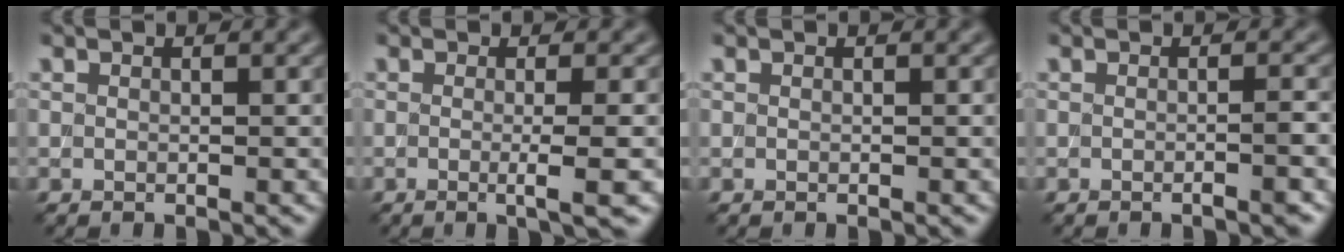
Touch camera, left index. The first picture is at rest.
{"total": 3.4, "force": [-0.4, 0.8, 3.3], "torque": [-0.041, -0.007, -0.010]}
{"total": 0.0}
{"total": 2.2, "force": [-0.6, 0.7, 2.0], "torque": [-0.006, 0.007, -0.010]}